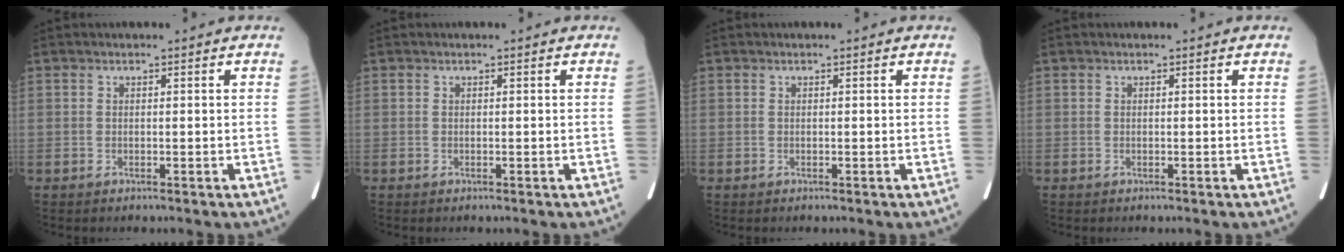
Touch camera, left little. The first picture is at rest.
{"total": 0.0}
{"total": 0.0}
{"total": 0.0}